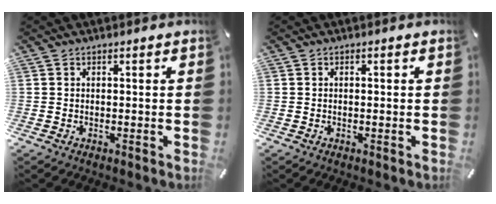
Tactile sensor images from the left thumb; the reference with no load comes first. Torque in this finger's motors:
{"motor_torque": [0.26, 0.11, -0.06, -0.01, -0.03]}